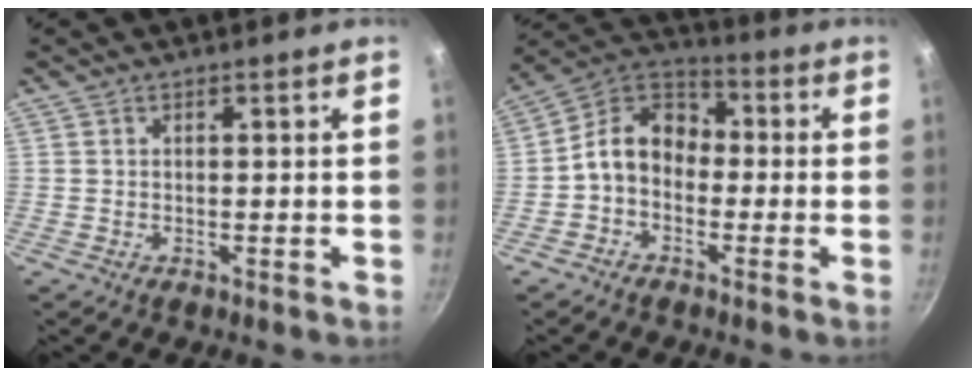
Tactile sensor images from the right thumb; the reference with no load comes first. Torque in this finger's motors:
{"motor_torque": [-0.19, 0.56, 1.01, -0.31, 0.06]}